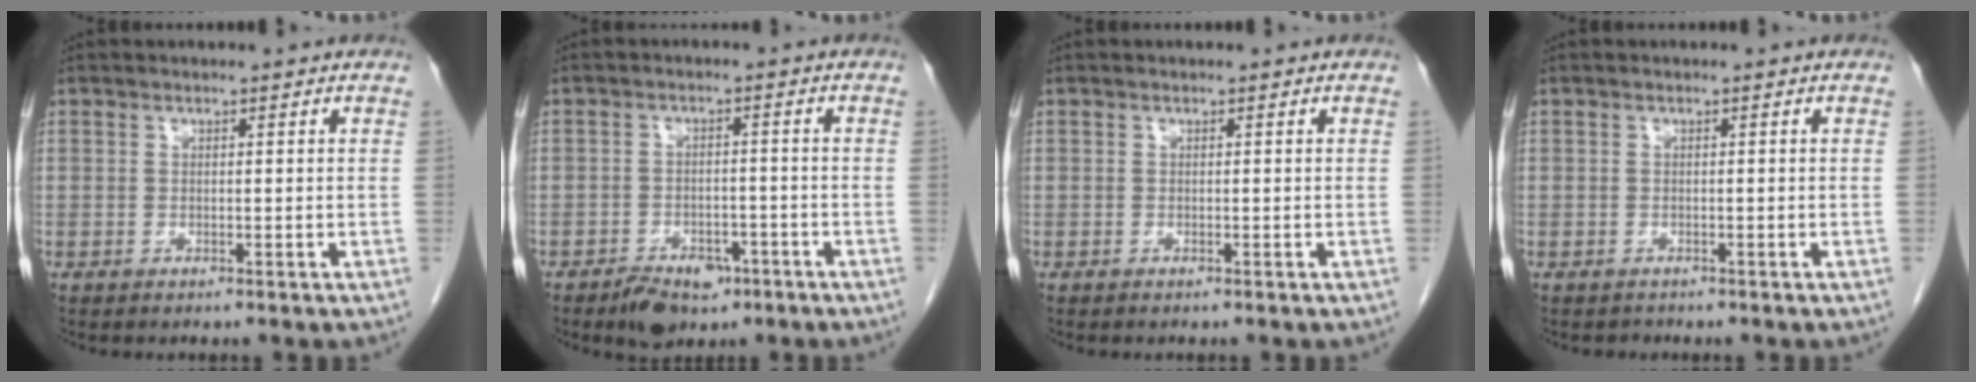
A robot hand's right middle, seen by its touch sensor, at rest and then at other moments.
{"total": 5.9, "force": [-4.1, 3.2, 2.8], "torque": [-0.044, 0.002, -0.059]}
{"total": 0.0}
{"total": 0.6, "force": [-0.5, 0.3, -0.1], "torque": [-0.012, -0.003, -0.011]}